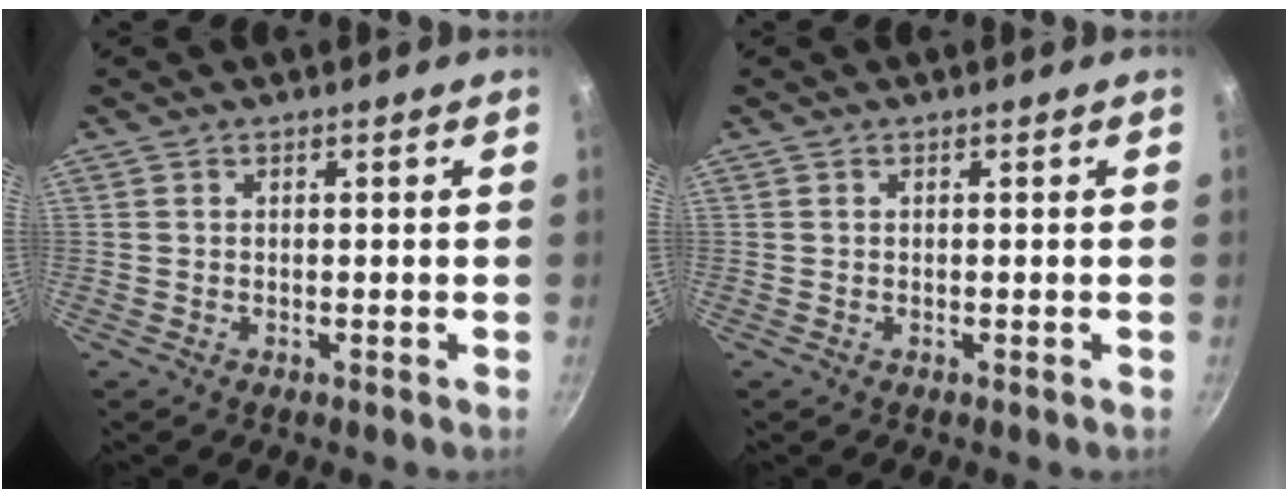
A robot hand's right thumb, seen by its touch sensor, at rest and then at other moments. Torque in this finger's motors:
{"motor_torque": [-0.11, 0.06, -0.03, 0.01, 0.01]}